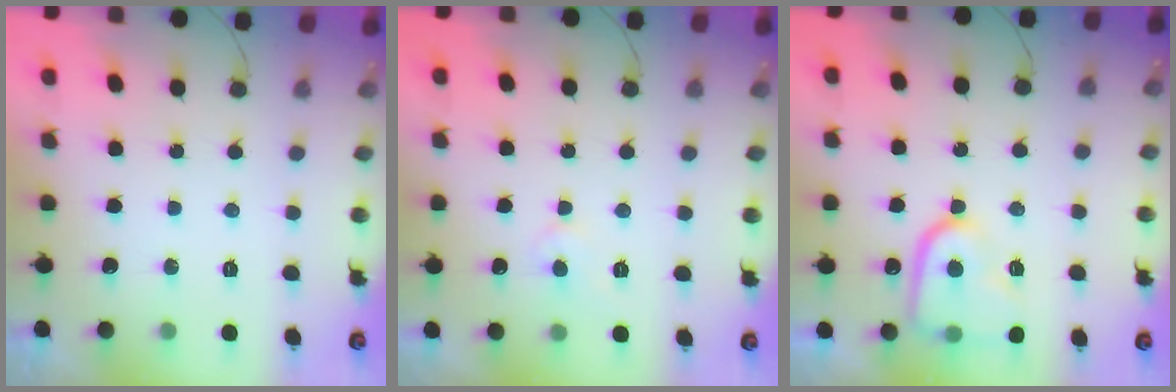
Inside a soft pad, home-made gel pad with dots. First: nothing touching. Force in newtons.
{"total": 3.8, "press": 3.8, "slide": 0.3}
{"total": 13.3, "press": 13.3, "slide": 1.3}